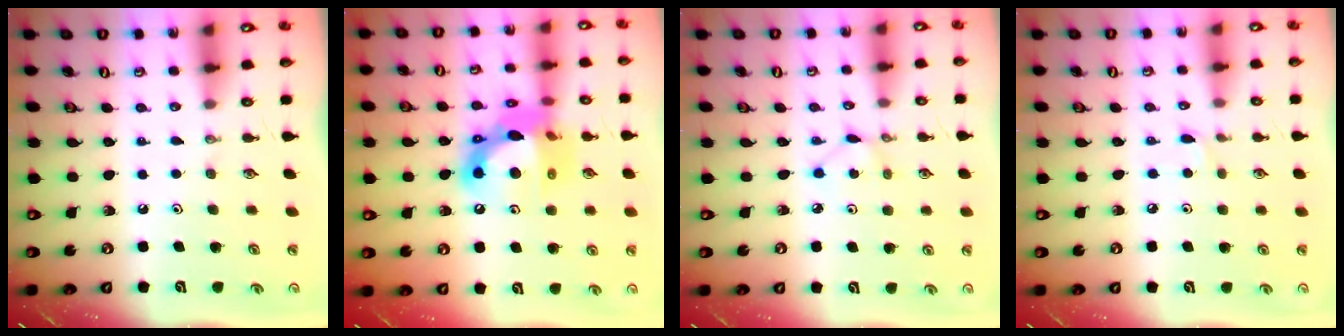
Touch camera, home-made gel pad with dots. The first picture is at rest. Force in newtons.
{"total": 16.5, "press": 16.5, "slide": 1.5}
{"total": 1.9, "press": 1.9, "slide": 0.2}
{"total": 2.2, "press": 2.1, "slide": 0.3}